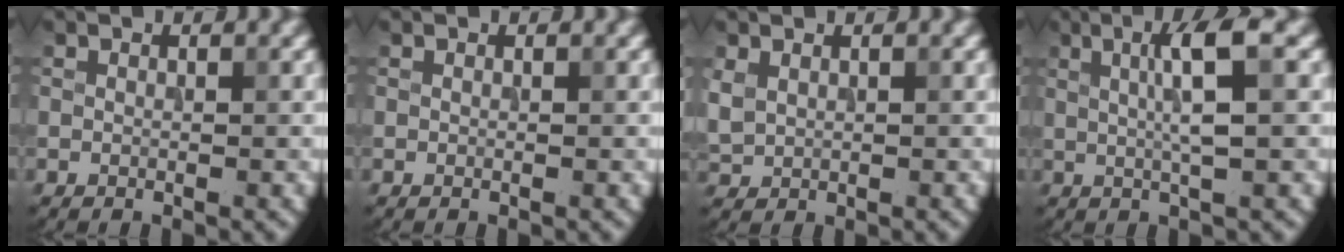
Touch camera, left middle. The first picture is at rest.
{"total": 0.0}
{"total": 1.5, "force": [0.7, 1.0, 0.8], "torque": [-0.021, 0.001, 0.020]}
{"total": 4.5, "force": [1.0, 0.6, 4.3], "torque": [-0.073, 0.006, 0.016]}